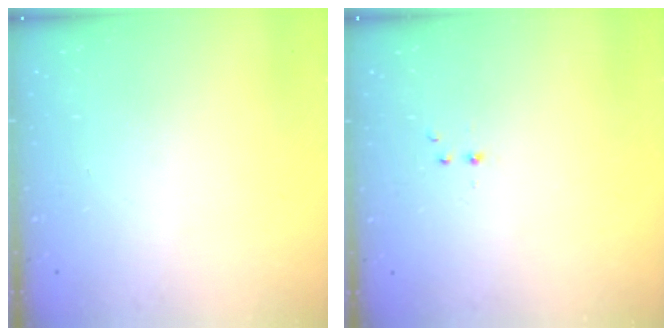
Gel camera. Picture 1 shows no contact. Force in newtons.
{"total": 2.2, "press": 1.9, "slide": 1.0}